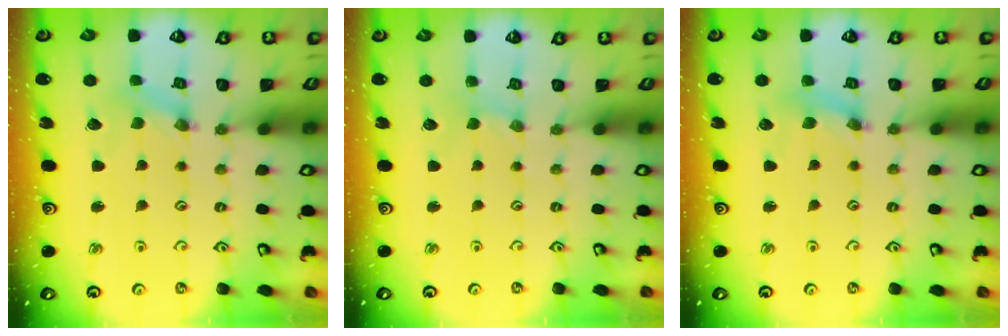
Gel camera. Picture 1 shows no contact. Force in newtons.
{"total": 0.0}
{"total": 3.0, "press": 3.0, "slide": 0.3}